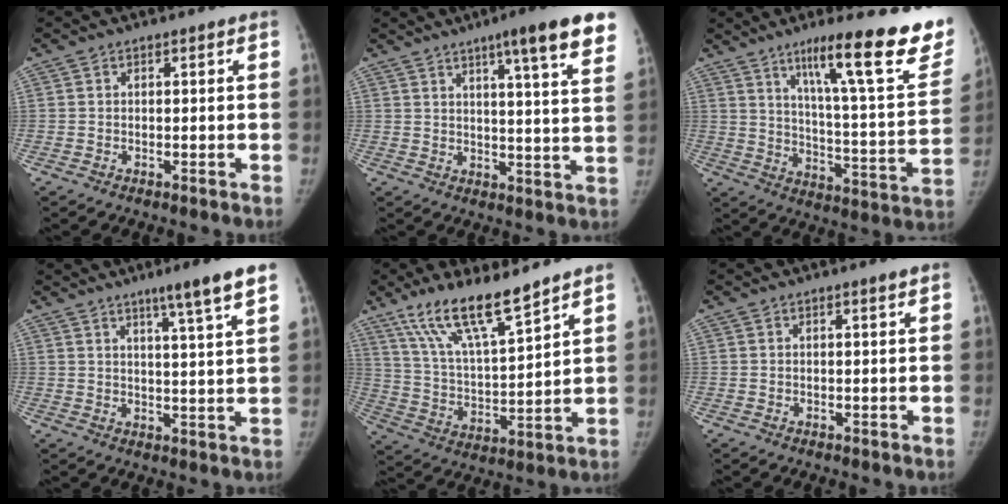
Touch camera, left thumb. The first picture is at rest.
{"total": 15.6, "force": [9.9, 1.2, 12.0], "torque": [-0.145, -0.042, 0.114]}
{"total": 26.0, "force": [16.3, 4.6, 19.8], "torque": [-0.254, -0.070, 0.242]}
{"total": 9.0, "force": [5.8, -0.4, 6.9], "torque": [-0.100, -0.028, 0.082]}
{"total": 14.8, "force": [11.0, 2.7, 9.5], "torque": [-0.158, -0.059, 0.216]}
{"total": 1.0, "force": [0.6, -0.2, 0.8], "torque": [-0.015, -0.004, 0.011]}